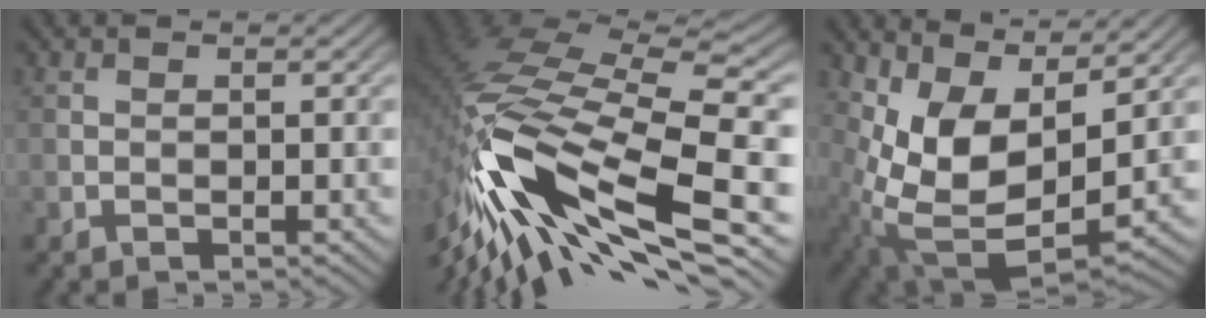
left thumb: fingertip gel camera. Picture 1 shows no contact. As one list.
[{"total": 17.2, "force": [-6.6, 6.5, 14.6], "torque": [-0.316, 0.001, -0.131]}, {"total": 11.3, "force": [3.9, 5.6, 9.0], "torque": [-0.192, -0.012, 0.076]}]